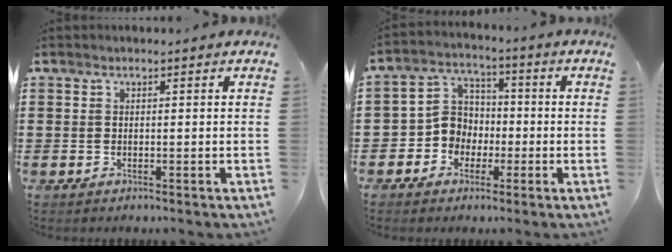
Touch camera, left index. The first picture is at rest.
{"total": 6.4, "force": [-1.6, 5.8, 2.1], "torque": [-0.070, 0.012, -0.035]}